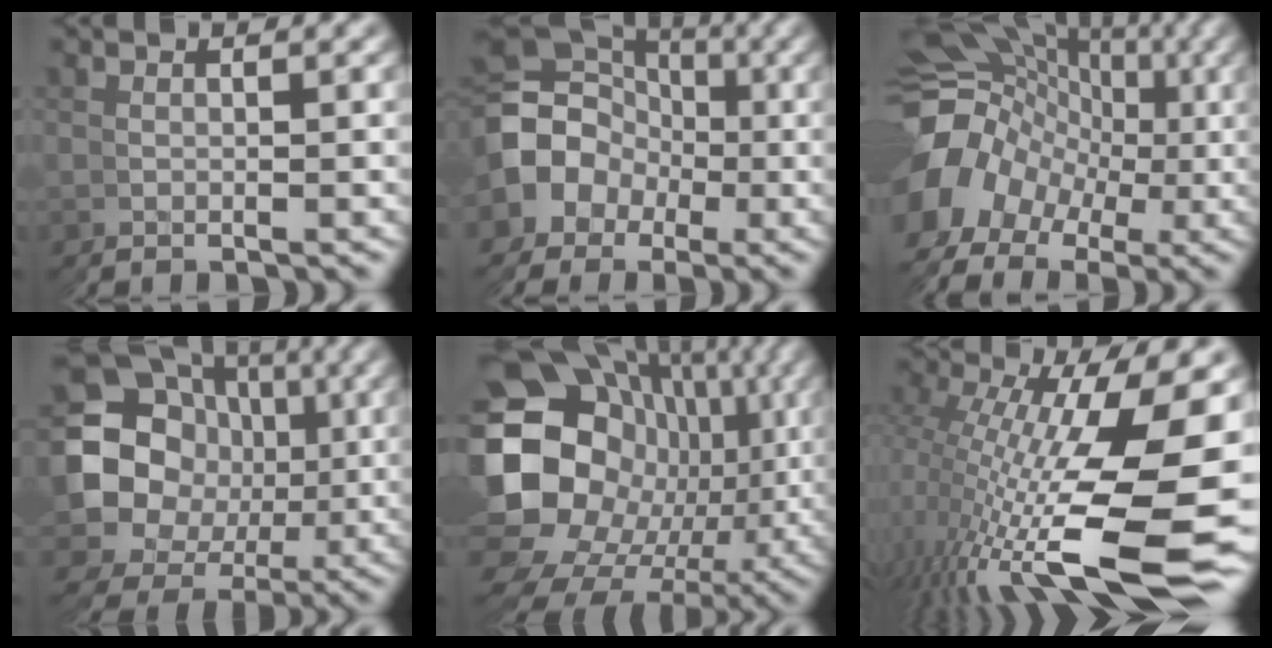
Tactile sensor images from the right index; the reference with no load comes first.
{"total": 13.1, "force": [1.2, 11.9, 5.4], "torque": [-0.112, -0.018, 0.020]}
{"total": 16.9, "force": [2.9, 12.9, 10.5], "torque": [-0.151, 0.015, 0.030]}
{"total": 20.5, "force": [1.3, 17.8, 10.1], "torque": [-0.198, -0.042, 0.023]}
{"total": 25.3, "force": [-0.6, 18.8, 16.9], "torque": [-0.273, -0.040, -0.003]}
{"total": 12.4, "force": [-1.4, 4.8, 11.3], "torque": [-0.193, -0.015, 0.001]}